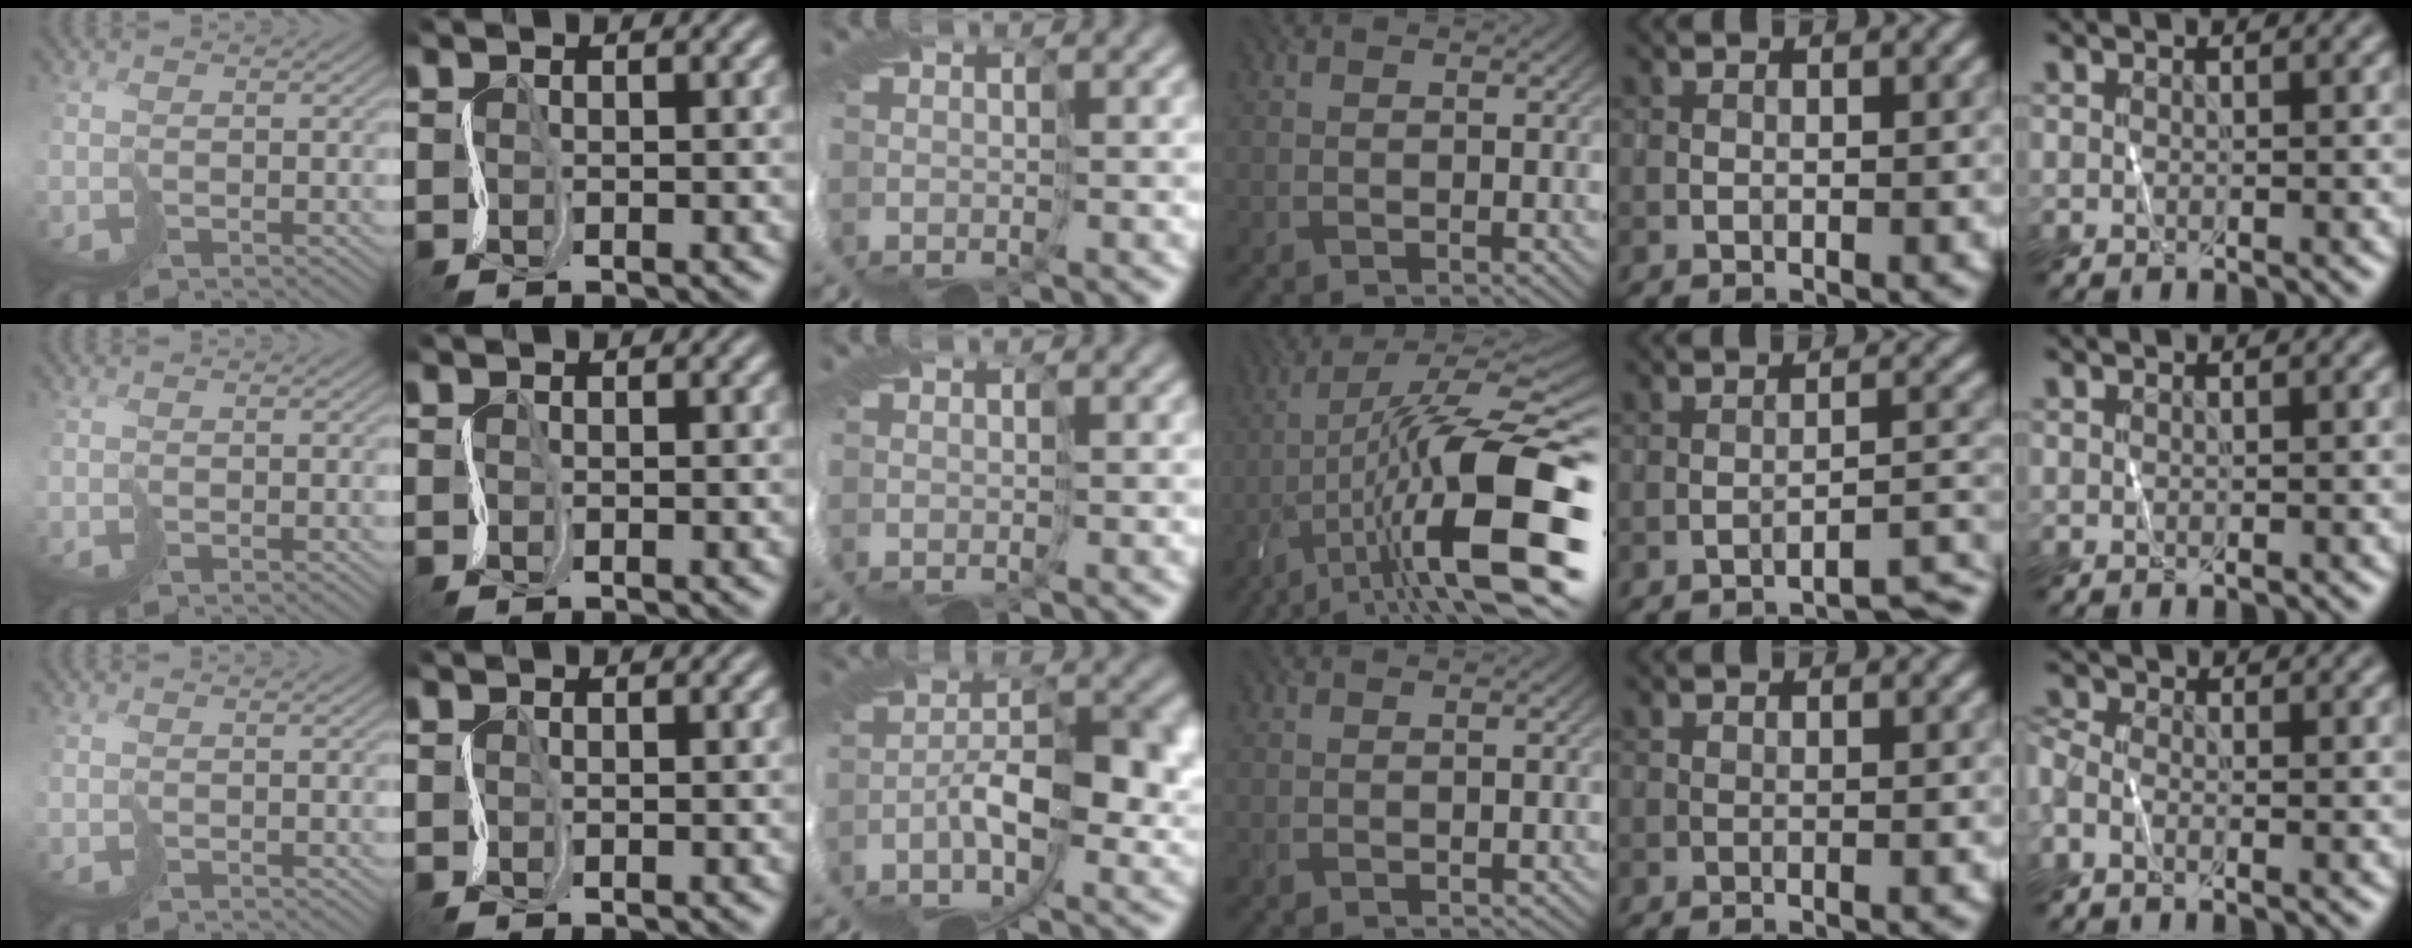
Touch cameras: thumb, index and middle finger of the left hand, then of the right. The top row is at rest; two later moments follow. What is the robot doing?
{"motion": "cut", "object": "tape"}